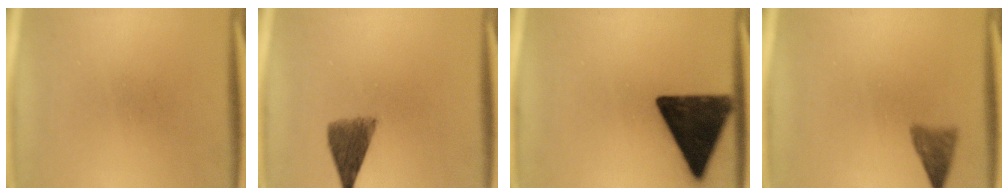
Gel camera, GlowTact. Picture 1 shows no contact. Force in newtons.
{"total": 5.8}
{"total": 16.1}
{"total": 2.9}